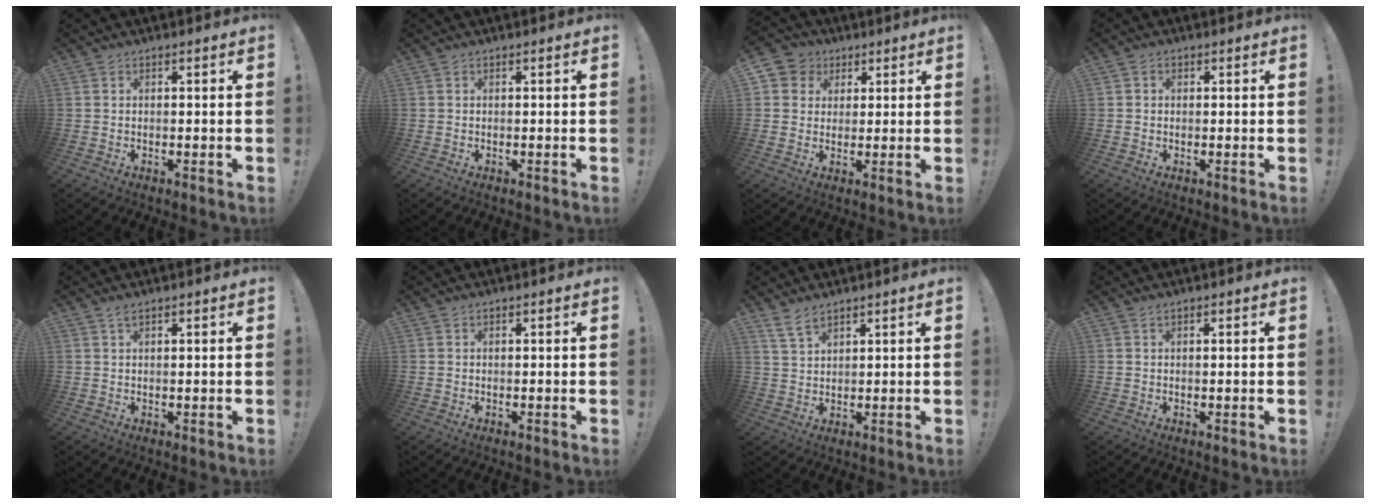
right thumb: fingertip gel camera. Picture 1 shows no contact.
{"total": 0.0}
{"total": 6.5, "force": [2.0, 6.1, 1.3], "torque": [-0.017, -0.007, 0.041]}
{"total": 1.3, "force": [0.0, 1.2, 0.4], "torque": [0.001, 0.000, -0.001]}
{"total": 1.5, "force": [1.0, 0.5, 1.1], "torque": [-0.014, -0.003, 0.016]}
{"total": 0.0}
{"total": 5.5, "force": [4.4, 2.4, 2.3], "torque": [-0.040, -0.022, 0.085]}
{"total": 0.8, "force": [0.5, 0.1, 0.5], "torque": [-0.002, -0.003, 0.008]}